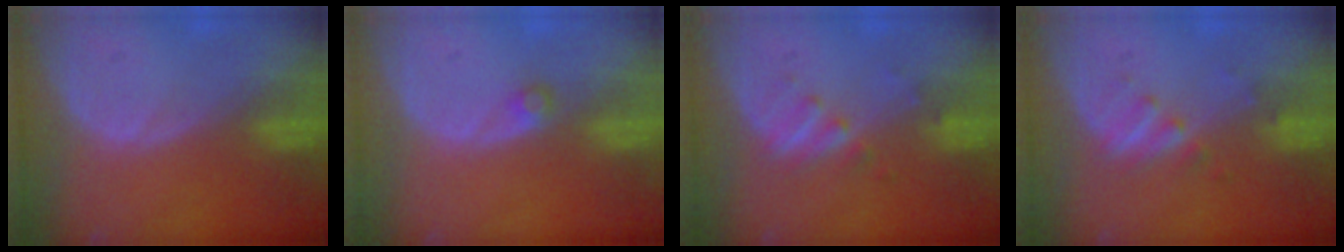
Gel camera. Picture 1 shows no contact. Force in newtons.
{"total": 1.3, "press": 1.2, "slide": 0.3}
{"total": 2.7, "press": 2.7, "slide": 0.5}
{"total": 2.7, "press": 2.7, "slide": 0.5}